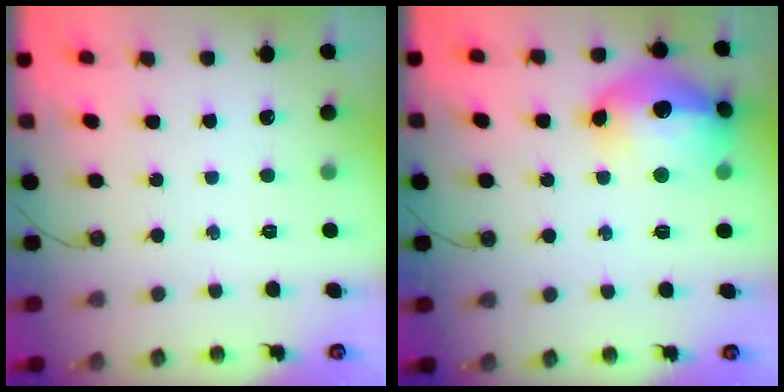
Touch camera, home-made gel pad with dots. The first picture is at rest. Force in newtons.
{"total": 20.7, "press": 20.6, "slide": 1.4}